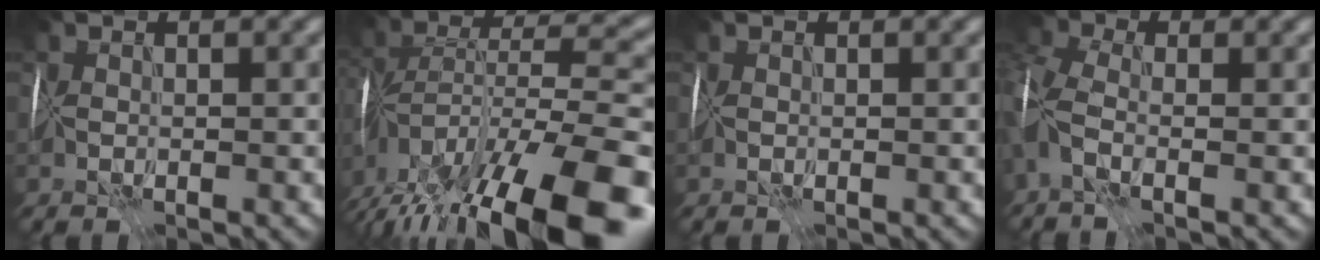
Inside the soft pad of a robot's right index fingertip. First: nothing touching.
{"total": 17.7, "force": [-11.5, 5.8, 12.3], "torque": [-0.178, -0.008, -0.173]}
{"total": 0.0}
{"total": 6.0, "force": [-1.9, 3.2, 4.7], "torque": [-0.135, -0.002, -0.044]}